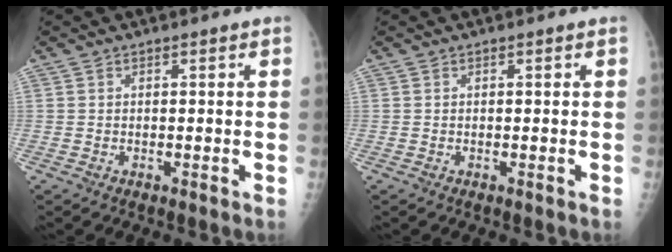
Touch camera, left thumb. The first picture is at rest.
{"total": 0.0}